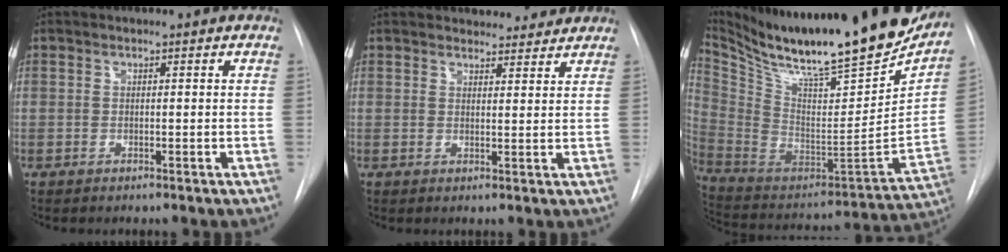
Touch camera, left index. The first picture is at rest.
{"total": 6.9, "force": [6.6, 2.0, 0.8], "torque": [0.005, 0.004, 0.071]}
{"total": 32.3, "force": [26.9, 4.9, 17.3], "torque": [-0.302, -0.066, 0.403]}